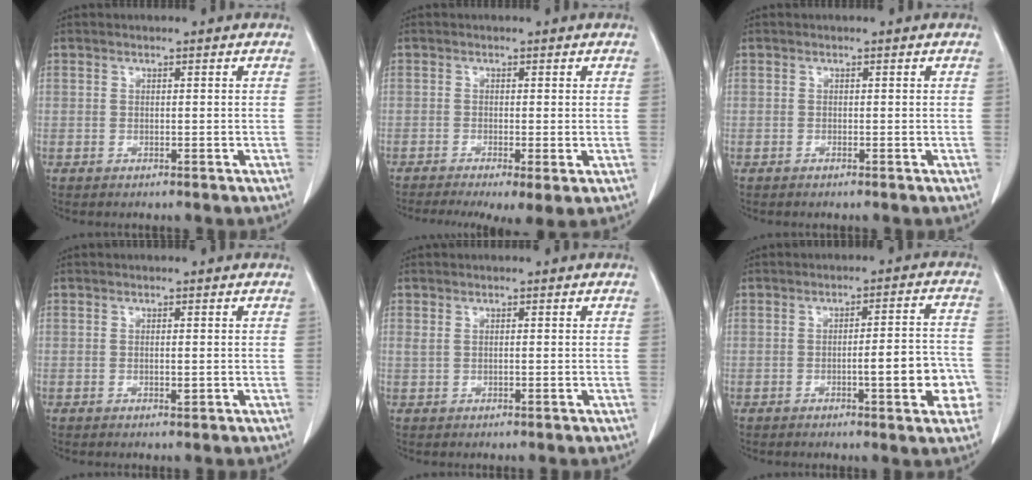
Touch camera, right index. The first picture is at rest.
{"total": 7.3, "force": [-4.3, 1.9, 5.6], "torque": [-0.088, -0.019, -0.072]}
{"total": 0.0}
{"total": 0.8, "force": [-0.1, 0.1, 0.8], "torque": [-0.015, -0.004, 0.000]}
{"total": 0.9, "force": [0.3, 0.3, 0.8], "torque": [-0.027, 0.005, 0.011]}
{"total": 8.5, "force": [-2.7, 1.5, 8.0], "torque": [-0.097, 0.016, -0.031]}